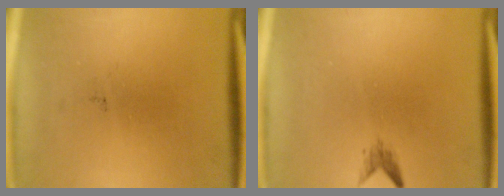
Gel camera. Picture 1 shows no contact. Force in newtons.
{"total": 1.1}